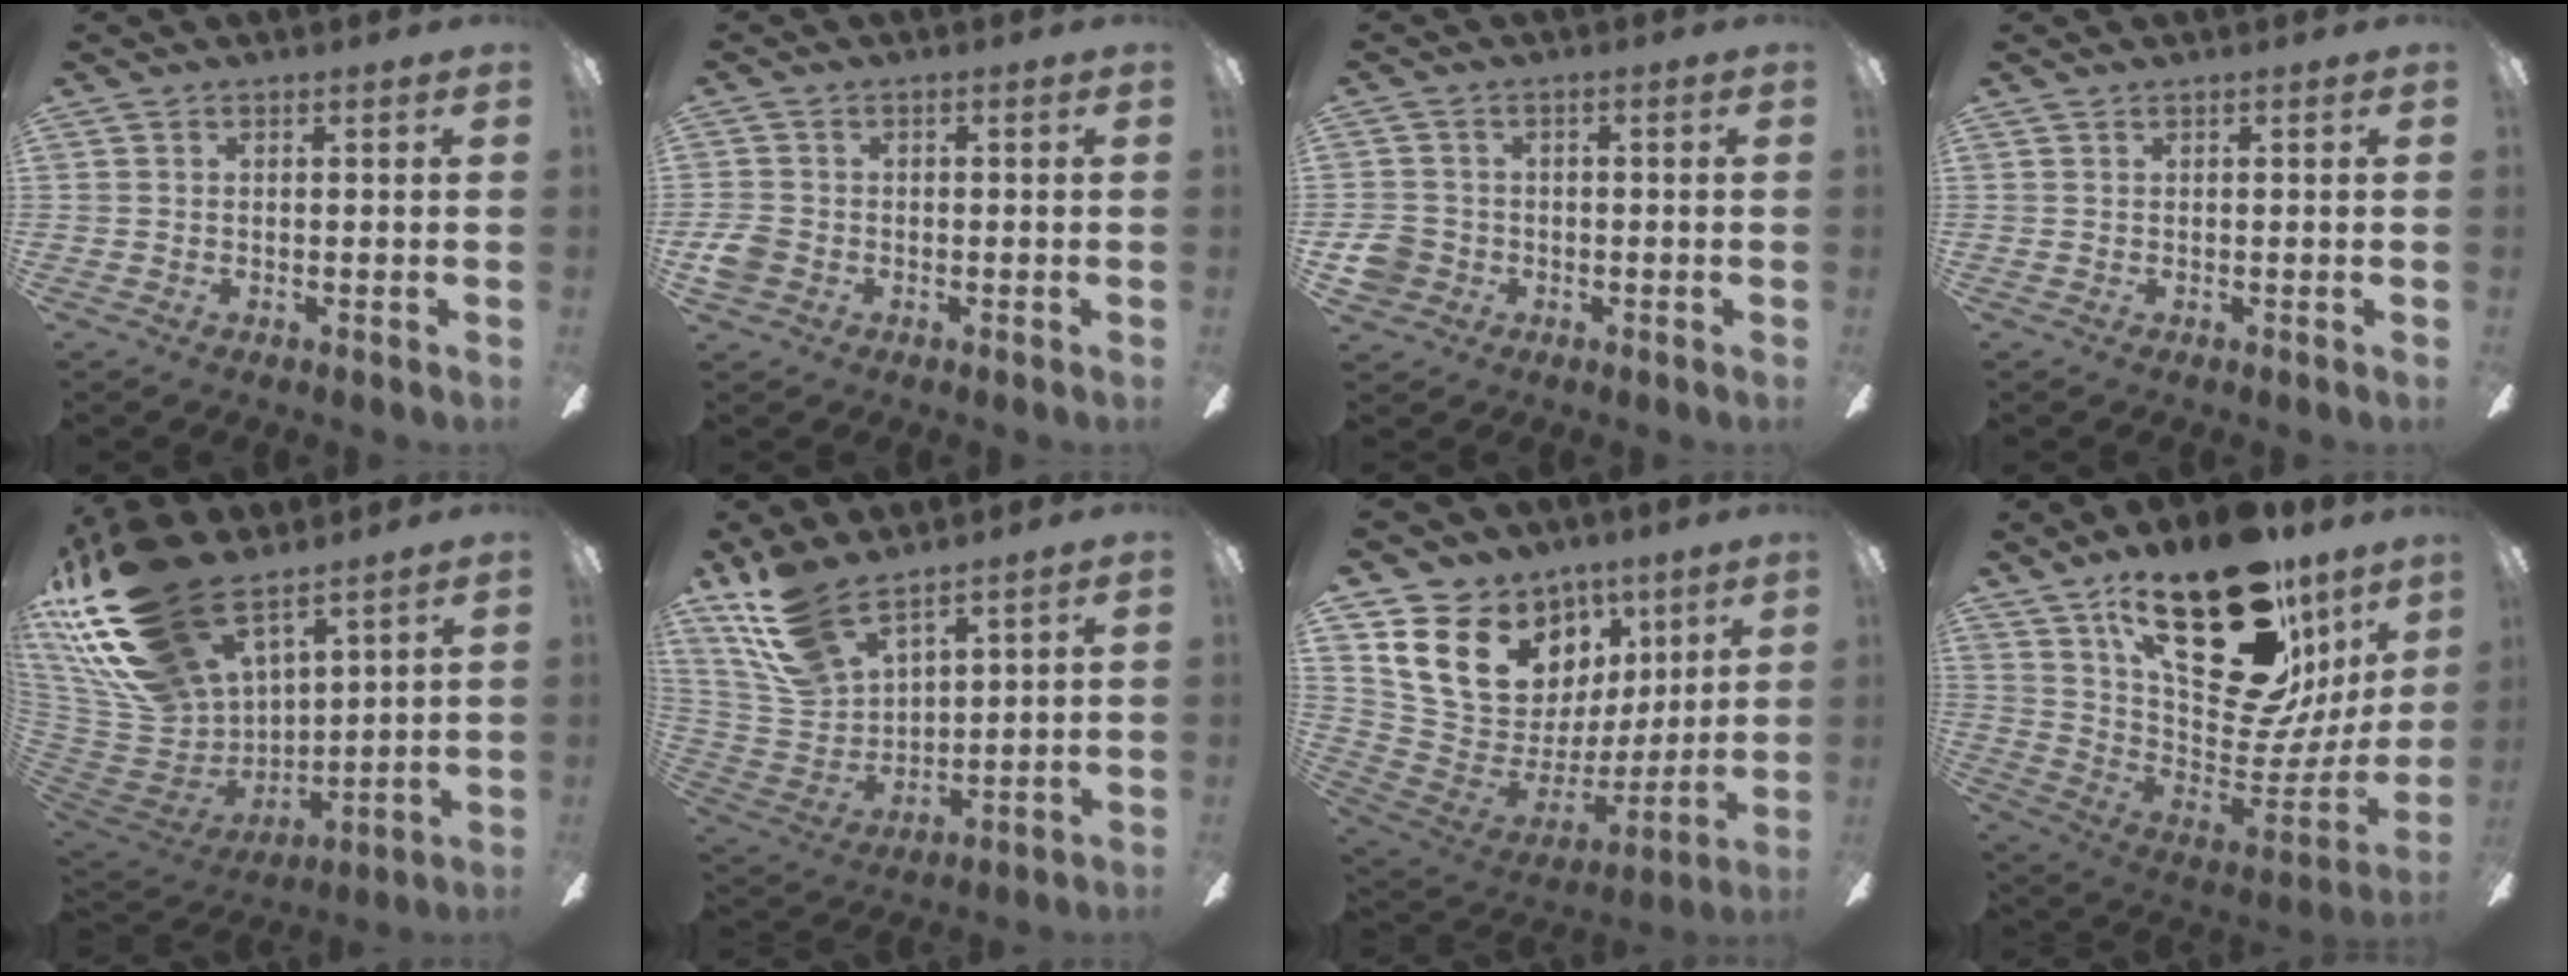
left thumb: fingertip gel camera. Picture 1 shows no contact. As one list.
[{"total": 3.8, "force": [-1.3, 3.1, 1.9], "torque": [-0.041, 0.005, -0.025]}, {"total": 5.7, "force": [-1.5, 5.2, 2.0], "torque": [-0.057, 0.009, -0.028]}, {"total": 0.0}, {"total": 27.4, "force": [18.7, 14.5, 13.8], "torque": [-0.292, -0.113, 0.356]}, {"total": 15.4, "force": [11.8, 6.5, 7.4], "torque": [-0.182, -0.049, 0.225]}, {"total": 19.2, "force": [10.1, 13.3, 9.5], "torque": [-0.175, -0.042, 0.197]}, {"total": 30.2, "force": [17.1, 13.3, 21.1], "torque": [-0.297, -0.117, 0.309]}]